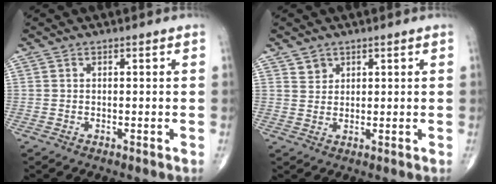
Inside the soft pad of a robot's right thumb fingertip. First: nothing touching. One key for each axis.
{"total": 2.2, "fx": 1.5, "fy": 1.6, "fz": 0.2, "tx": 0.016, "ty": -0.010, "tz": 0.021}